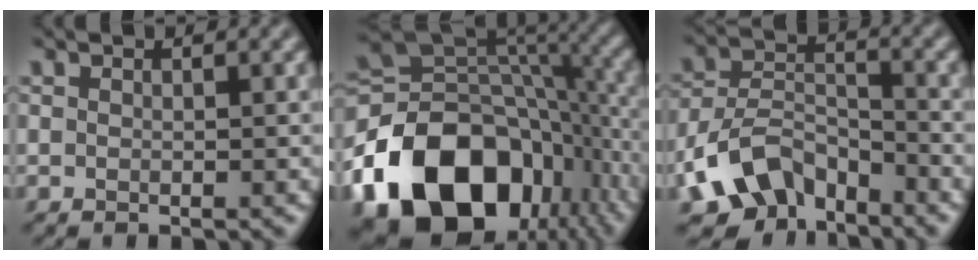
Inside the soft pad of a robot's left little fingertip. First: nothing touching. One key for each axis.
{"total": 18.7, "fx": -8.9, "fy": 12.8, "fz": 10.3, "tx": -0.208, "ty": -0.010, "tz": -0.148}
{"total": 7.5, "fx": -5.1, "fy": 4.3, "fz": 3.5, "tx": -0.057, "ty": -0.004, "tz": -0.105}